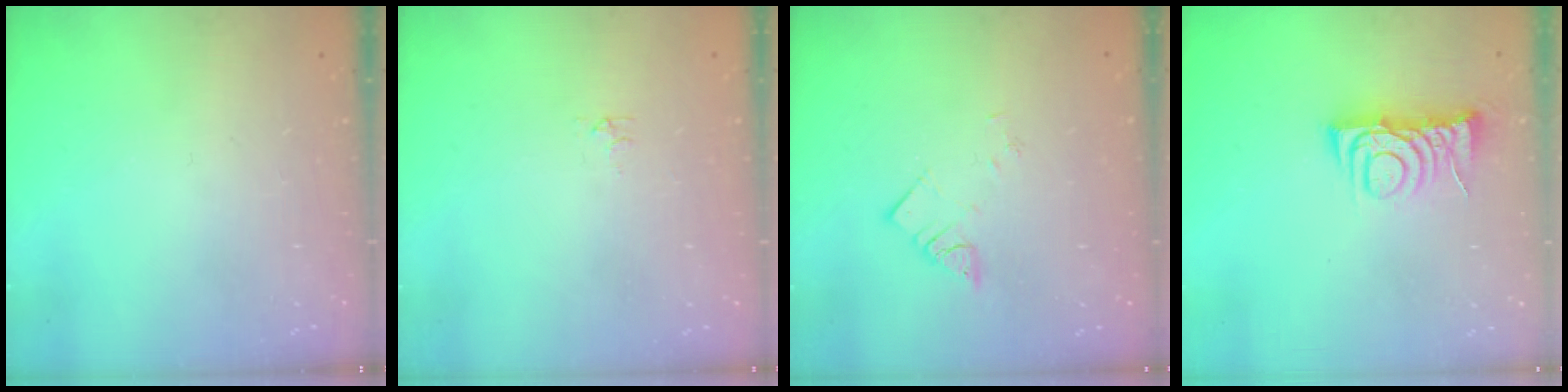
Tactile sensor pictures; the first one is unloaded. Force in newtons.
{"total": 2.9, "press": 2.9, "slide": 0.5}
{"total": 3.7, "press": 3.7, "slide": 0.1}
{"total": 6.8, "press": 6.8, "slide": 0.6}